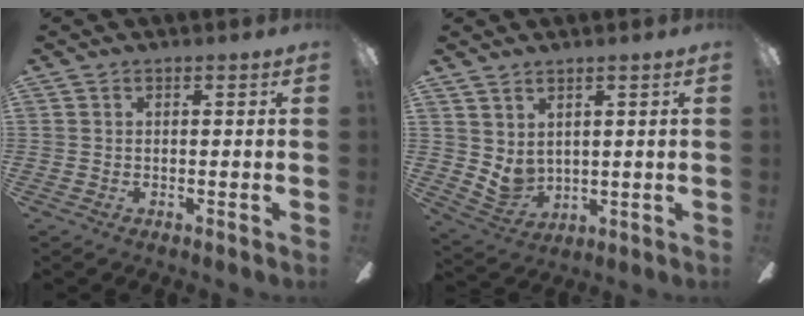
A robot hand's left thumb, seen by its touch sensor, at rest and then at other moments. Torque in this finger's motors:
{"motor_torque": [0.47, 0.43, 0.48, -0.35, 0.02]}